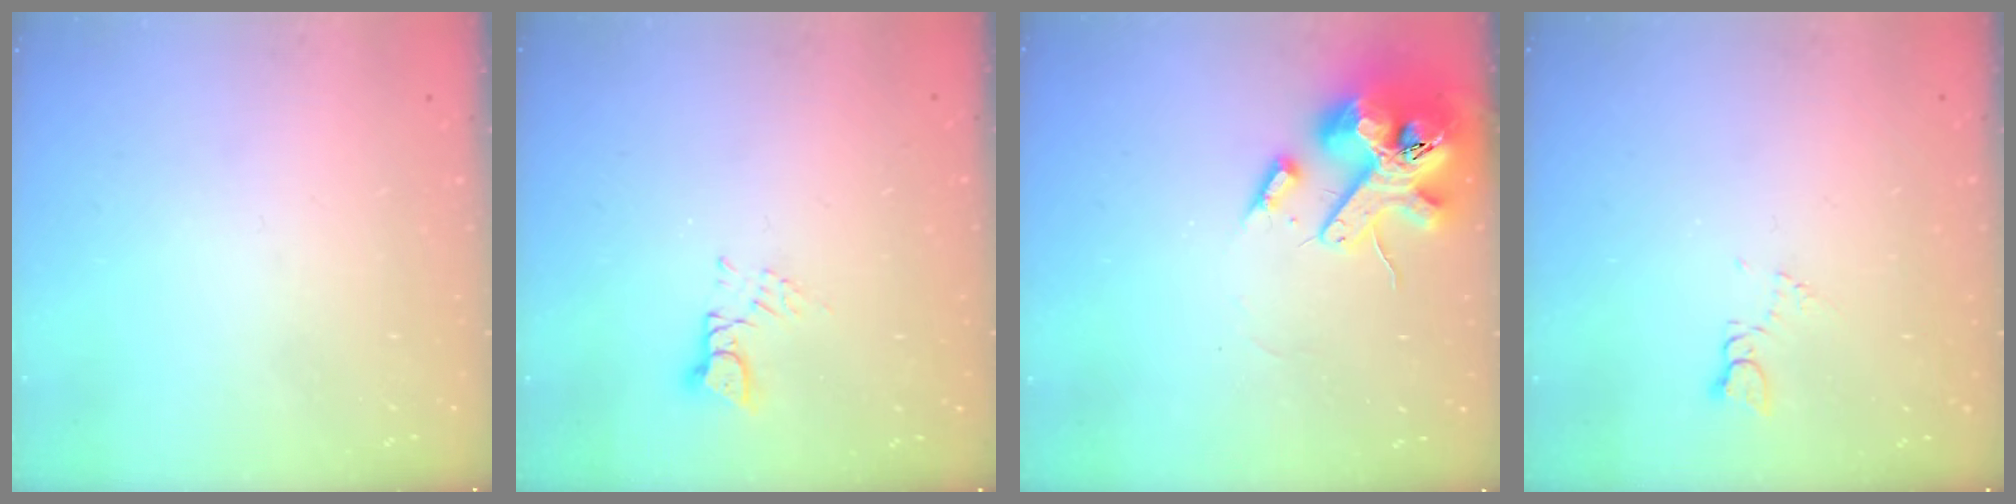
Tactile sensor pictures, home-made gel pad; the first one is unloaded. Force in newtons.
{"total": 3.0, "press": 3.0, "slide": 0.4}
{"total": 18.0, "press": 17.7, "slide": 2.7}
{"total": 2.6, "press": 2.6, "slide": 0.4}